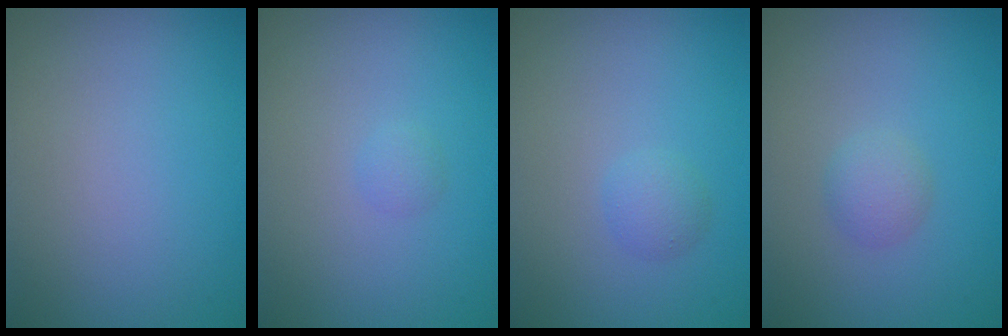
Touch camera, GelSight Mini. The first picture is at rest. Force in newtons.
{"total": 0.7, "press": 0.7, "slide": 0.0}
{"total": 1.3, "press": 1.3, "slide": 0.1}
{"total": 1.6, "press": 1.6, "slide": 0.1}